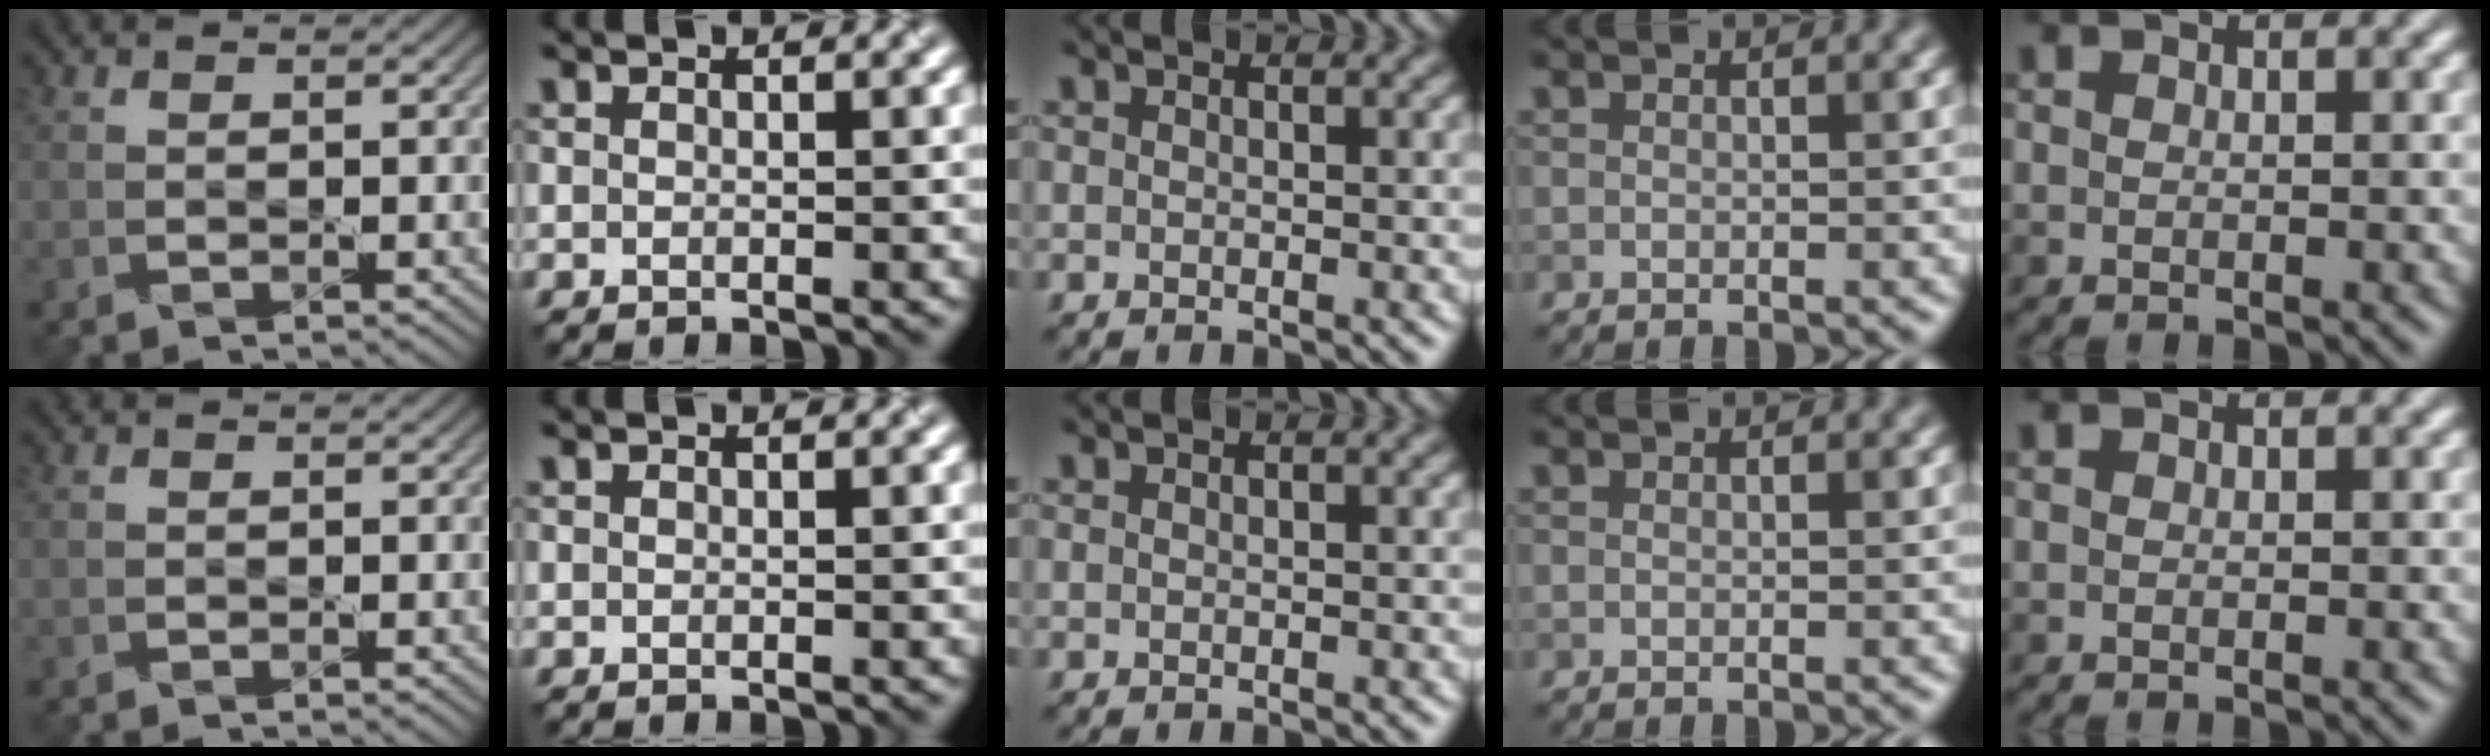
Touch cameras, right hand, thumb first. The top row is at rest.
{}